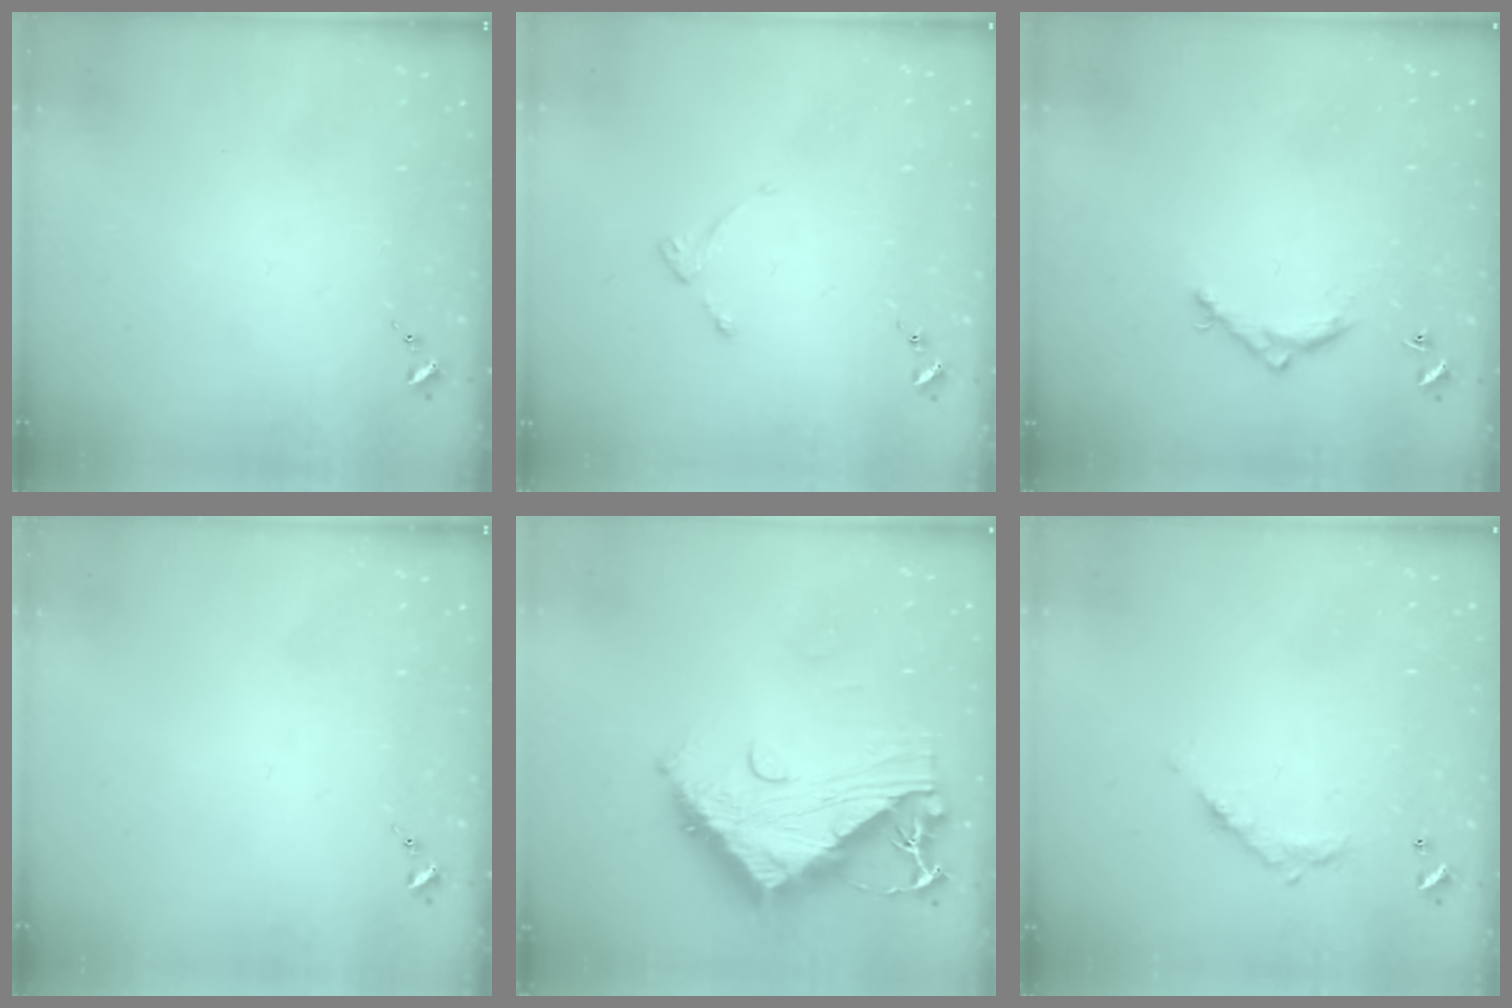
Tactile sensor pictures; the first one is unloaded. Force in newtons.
{"total": 2.7, "press": 2.6, "slide": 0.5}
{"total": 5.5, "press": 5.5, "slide": 0.3}
{"total": 0.0}
{"total": 14.5, "press": 14.4, "slide": 1.6}
{"total": 8.4, "press": 8.4, "slide": 0.4}